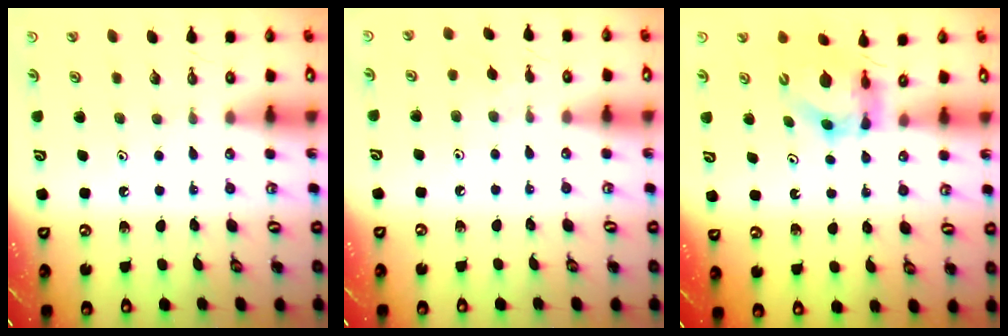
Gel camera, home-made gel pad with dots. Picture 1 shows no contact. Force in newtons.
{"total": 2.9, "press": 2.9, "slide": 0.5}
{"total": 5.7, "press": 5.7, "slide": 0.5}